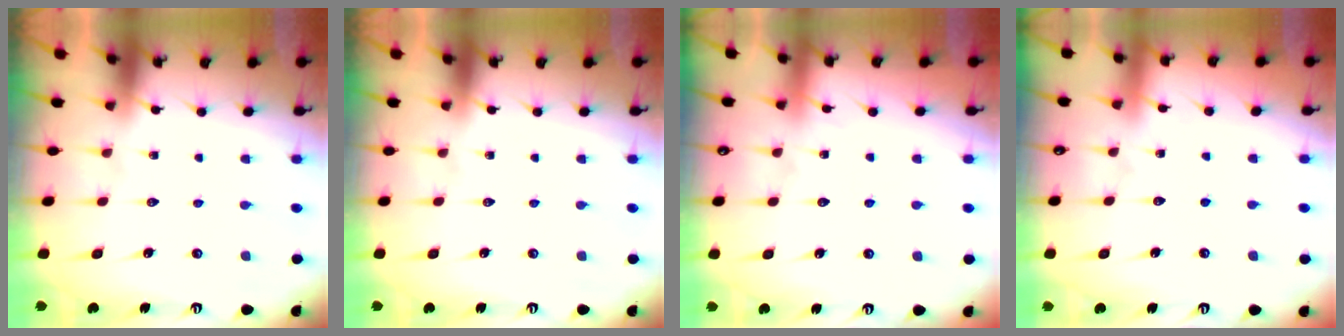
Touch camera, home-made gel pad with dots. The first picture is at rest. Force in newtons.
{"total": 0.0}
{"total": 4.3, "press": 4.3, "slide": 0.5}
{"total": 2.5, "press": 2.5, "slide": 0.3}